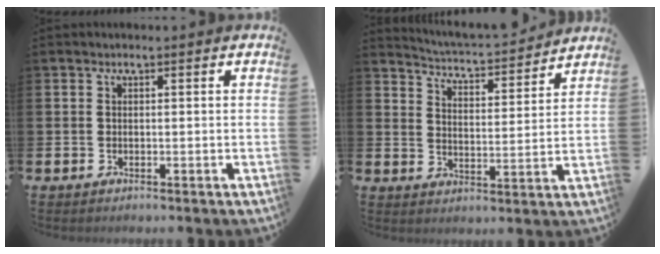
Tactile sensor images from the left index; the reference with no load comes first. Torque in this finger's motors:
{"motor_torque": [0.88, -1.17, 0.13, 0.02]}